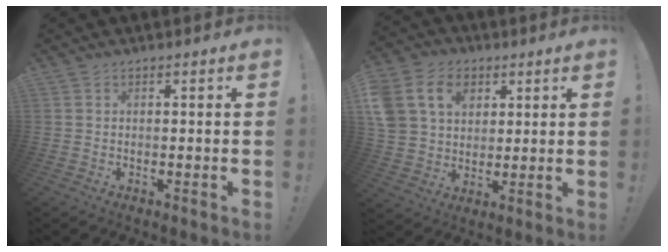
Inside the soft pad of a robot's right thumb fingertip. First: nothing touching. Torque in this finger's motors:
{"motor_torque": [0.31, 0.46, 0.44, -0.20, 0.08]}